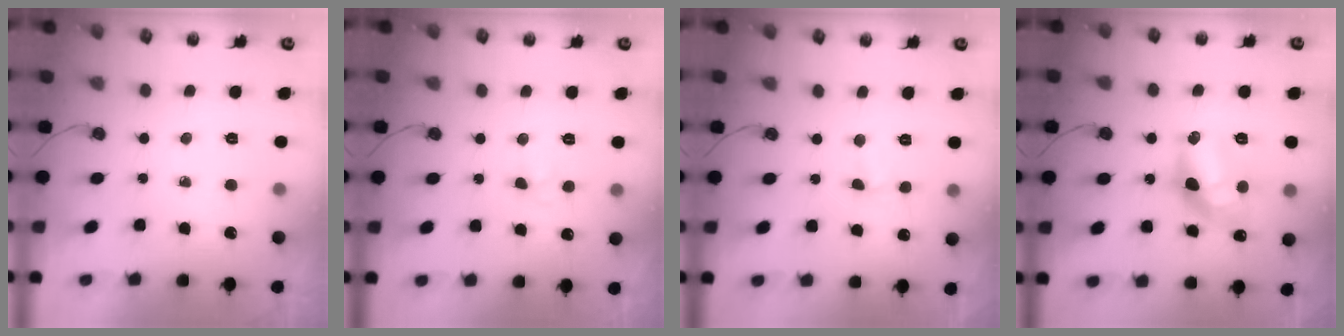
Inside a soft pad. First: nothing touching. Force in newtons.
{"total": 4.9, "press": 4.4, "slide": 2.2}
{"total": 1.6, "press": 1.3, "slide": 0.9}
{"total": 13.3, "press": 13.3, "slide": 0.6}